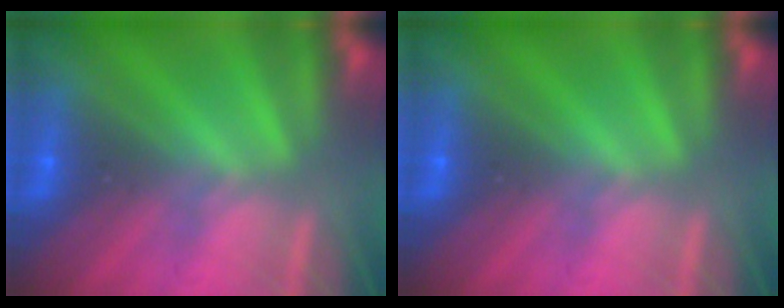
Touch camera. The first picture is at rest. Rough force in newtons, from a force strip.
{"total": 0.0}